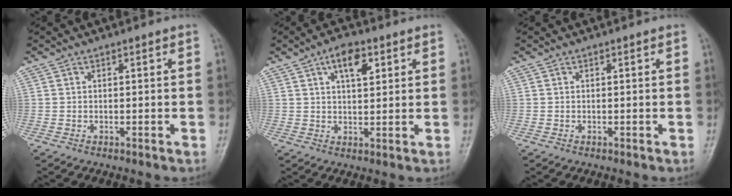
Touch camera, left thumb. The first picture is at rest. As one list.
[{"total": 6.4, "force": [2.8, 3.0, 4.9], "torque": [-0.067, -0.006, 0.044]}, {"total": 0.0}]